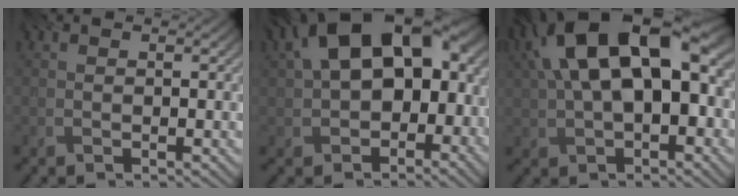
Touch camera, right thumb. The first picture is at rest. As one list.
[{"total": 18.1, "force": [2.8, 11.1, 14.0], "torque": [-0.224, 0.011, 0.045]}, {"total": 18.5, "force": [4.7, 9.5, 15.1], "torque": [-0.271, 0.040, 0.071]}]